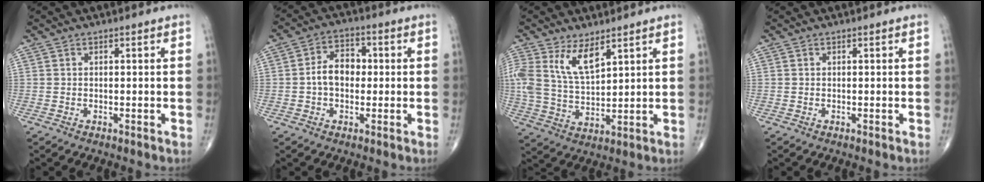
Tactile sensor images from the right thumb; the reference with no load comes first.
{"total": 6.8, "force": [-0.2, 4.7, 4.8], "torque": [-0.067, 0.021, -0.013]}
{"total": 9.5, "force": [5.3, 4.0, 6.9], "torque": [-0.136, -0.024, 0.113]}
{"total": 0.0}